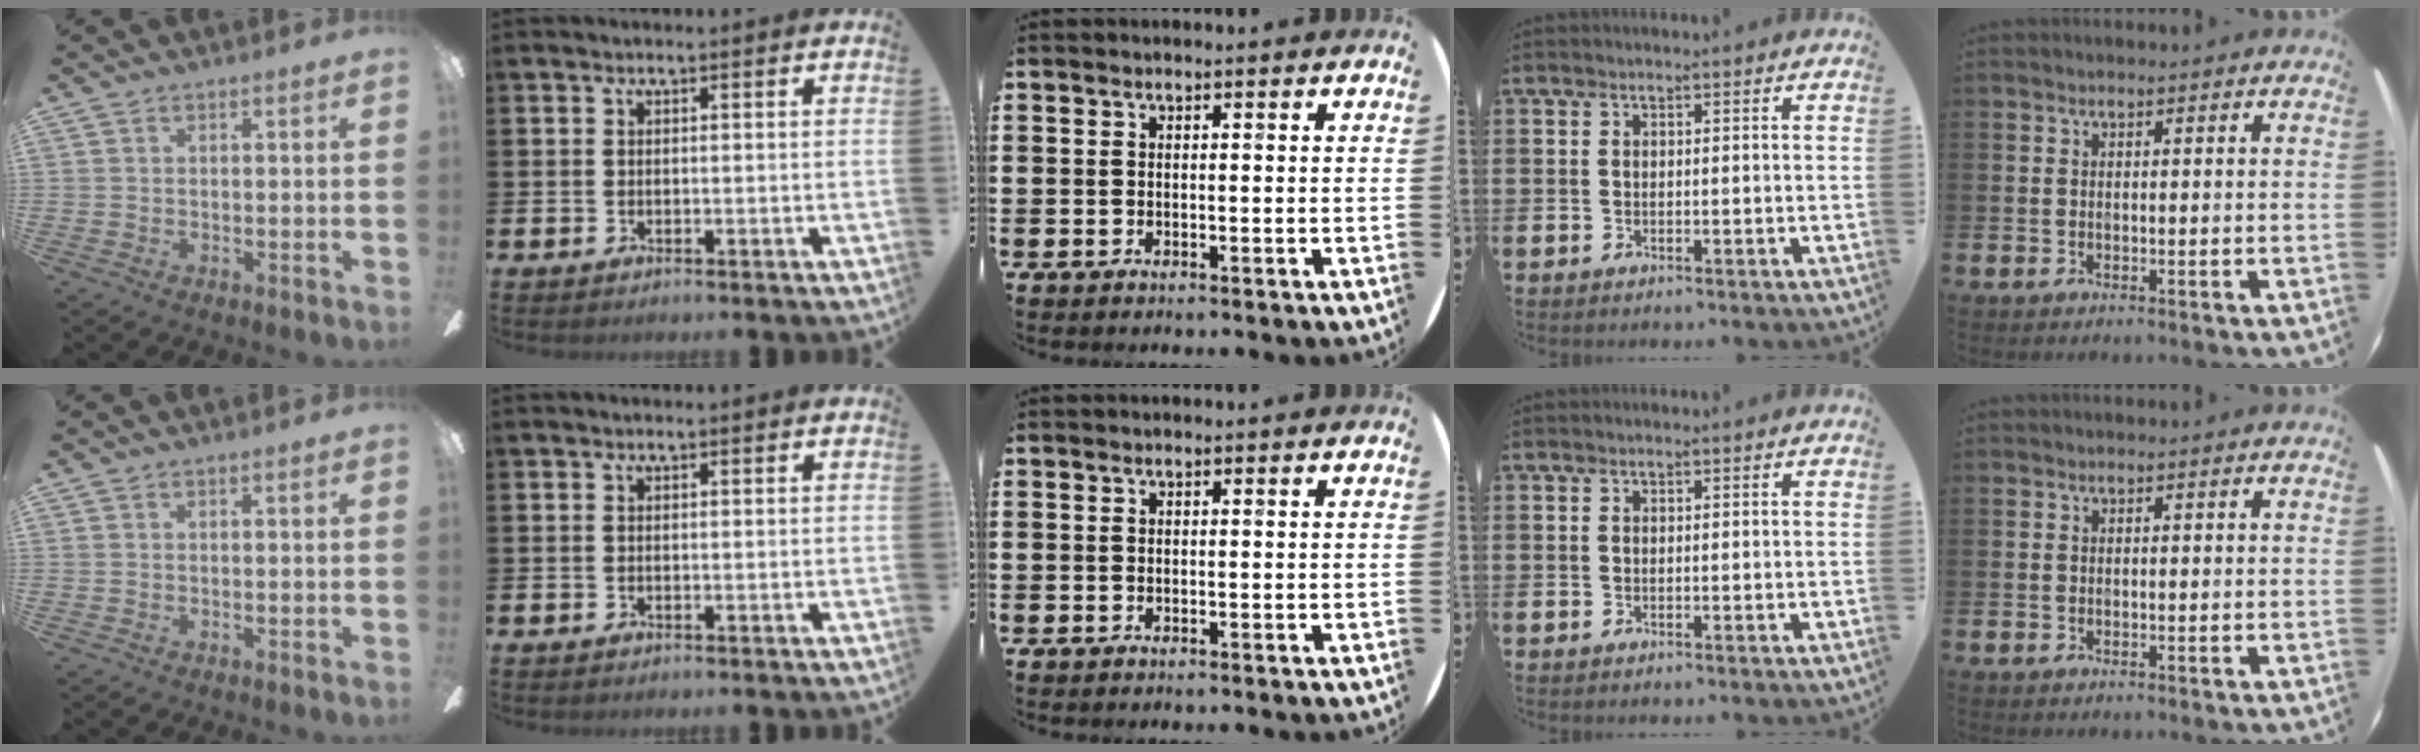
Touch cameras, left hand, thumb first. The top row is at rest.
{}